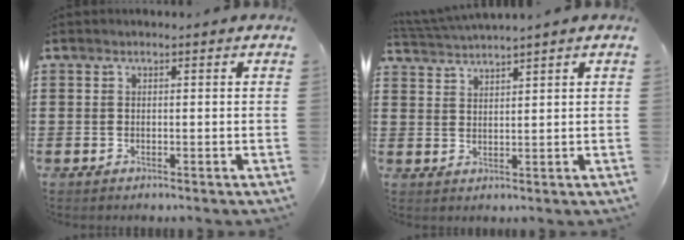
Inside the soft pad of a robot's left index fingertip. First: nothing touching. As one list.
[{"total": 2.4, "force": [2.3, -0.6, 0.1], "torque": [-0.009, -0.004, 0.044]}]